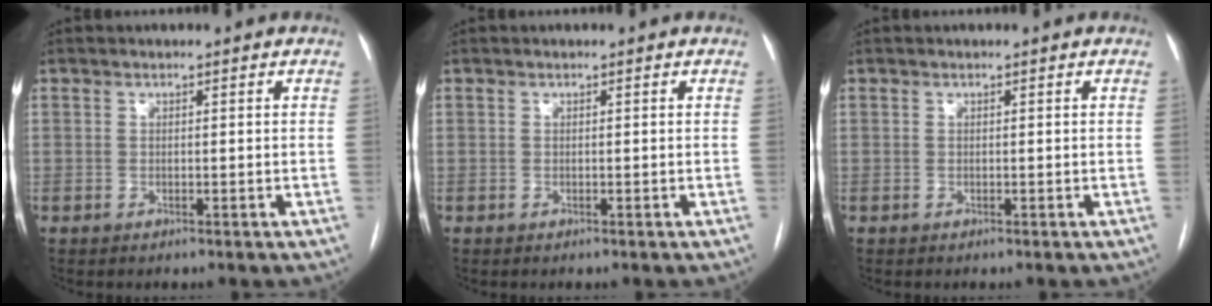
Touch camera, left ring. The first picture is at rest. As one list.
[{"total": 0.0}, {"total": 0.0}]